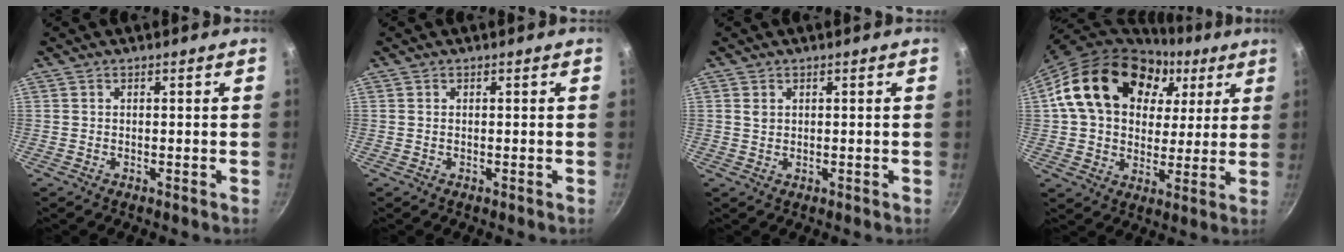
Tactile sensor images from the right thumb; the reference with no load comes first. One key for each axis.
{"total": 0.0}
{"total": 1.1, "fx": 0.4, "fy": 0.9, "fz": 0.5, "tx": -0.007, "ty": -0.004, "tz": 0.007}
{"total": 22.4, "fx": 7.6, "fy": 16.5, "fz": 13.1, "tx": -0.207, "ty": 0.012, "tz": 0.127}